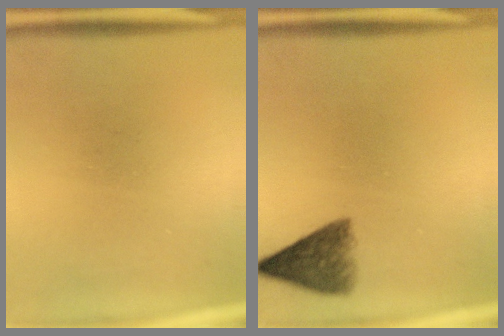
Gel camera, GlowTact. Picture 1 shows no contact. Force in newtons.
{"total": 5.5}